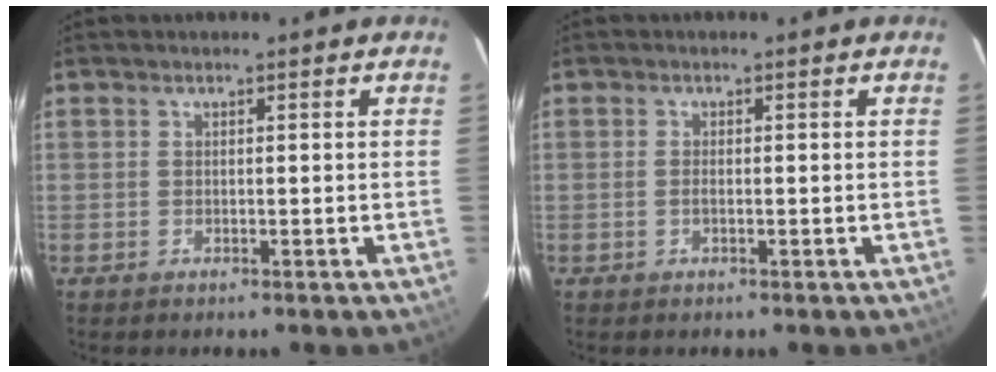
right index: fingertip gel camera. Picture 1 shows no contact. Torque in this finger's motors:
{"motor_torque": [-0.39, 0.03, -0.07, -0.01]}